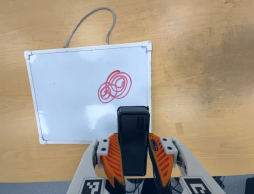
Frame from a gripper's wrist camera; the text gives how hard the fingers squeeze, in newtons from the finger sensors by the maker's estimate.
{"total": 6.1, "left": 4.6, "right": 7.5}